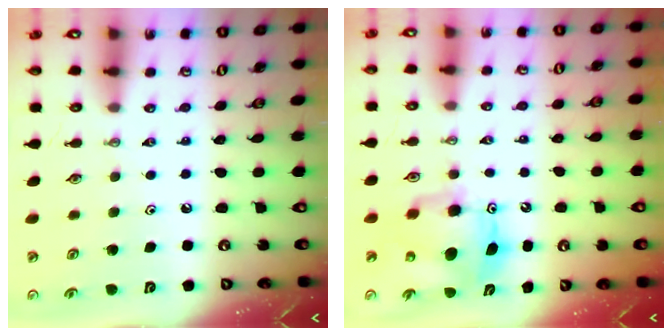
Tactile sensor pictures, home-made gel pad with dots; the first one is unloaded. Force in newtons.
{"total": 9.7, "press": 9.7, "slide": 0.8}